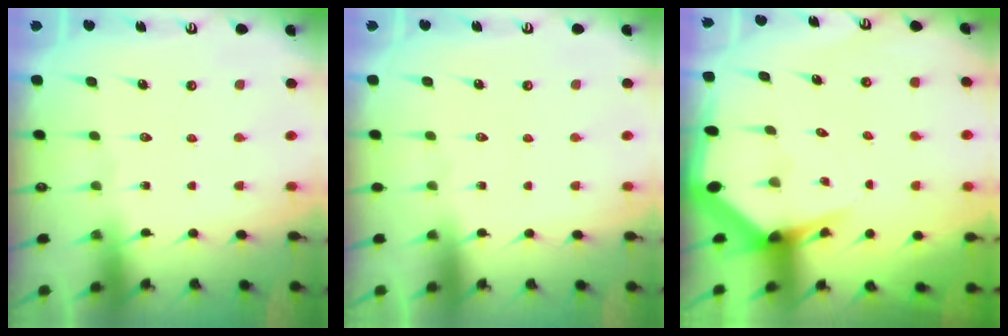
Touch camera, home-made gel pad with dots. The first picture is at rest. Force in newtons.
{"total": 0.0}
{"total": 4.6, "press": 4.5, "slide": 0.6}